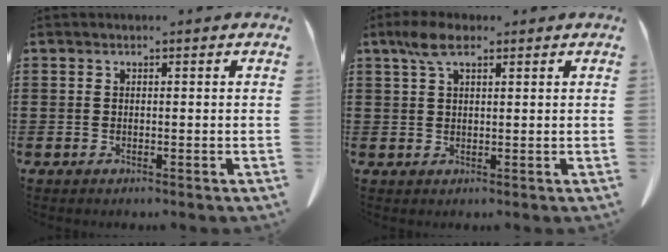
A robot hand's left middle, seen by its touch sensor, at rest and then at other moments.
{"total": 4.5, "force": [2.3, 1.6, 3.5], "torque": [-0.076, 0.007, 0.042]}